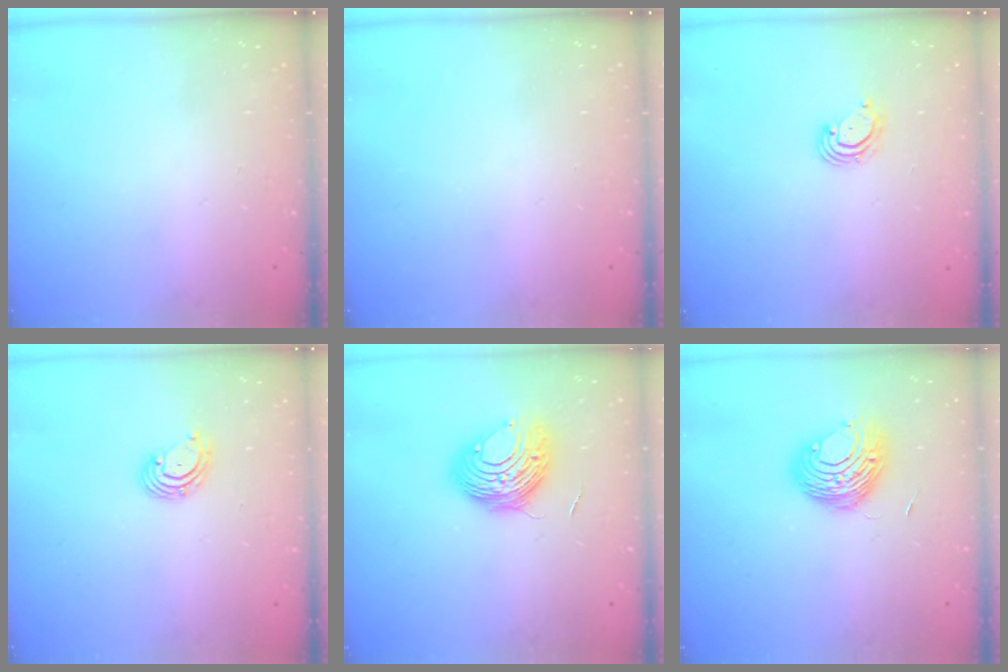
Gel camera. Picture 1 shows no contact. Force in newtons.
{"total": 0.0}
{"total": 2.9, "press": 2.9, "slide": 0.1}
{"total": 3.4, "press": 3.3, "slide": 0.5}
{"total": 10.7, "press": 10.7, "slide": 0.6}
{"total": 10.0, "press": 10.0, "slide": 0.5}